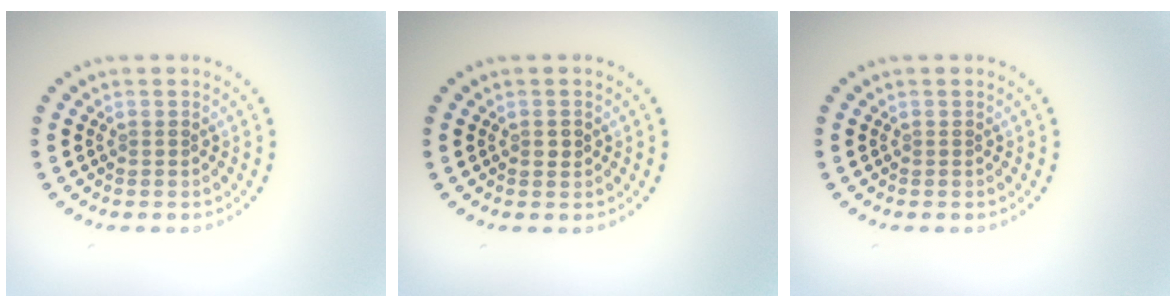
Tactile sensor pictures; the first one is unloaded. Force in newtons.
{"total": 1.0, "press": 1.0, "slide": 0.1}
{"total": 0.0}